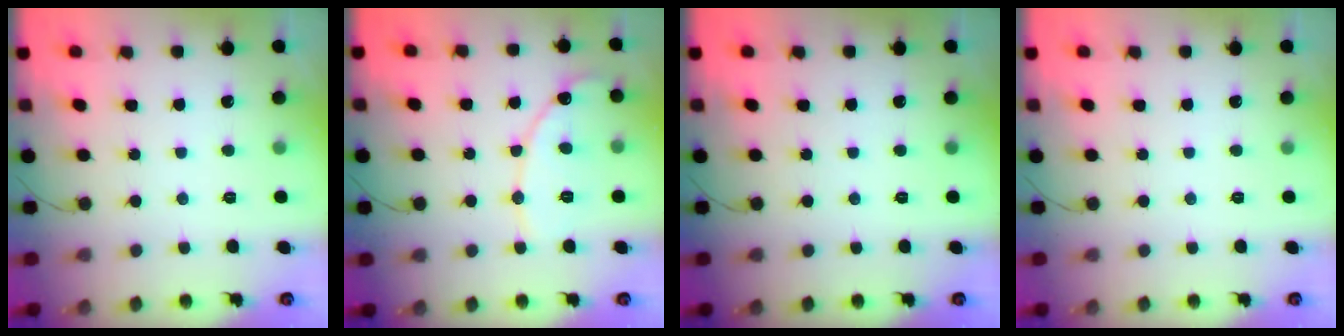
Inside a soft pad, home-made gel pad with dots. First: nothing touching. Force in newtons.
{"total": 10.7, "press": 10.7, "slide": 0.8}
{"total": 0.0}
{"total": 0.0}